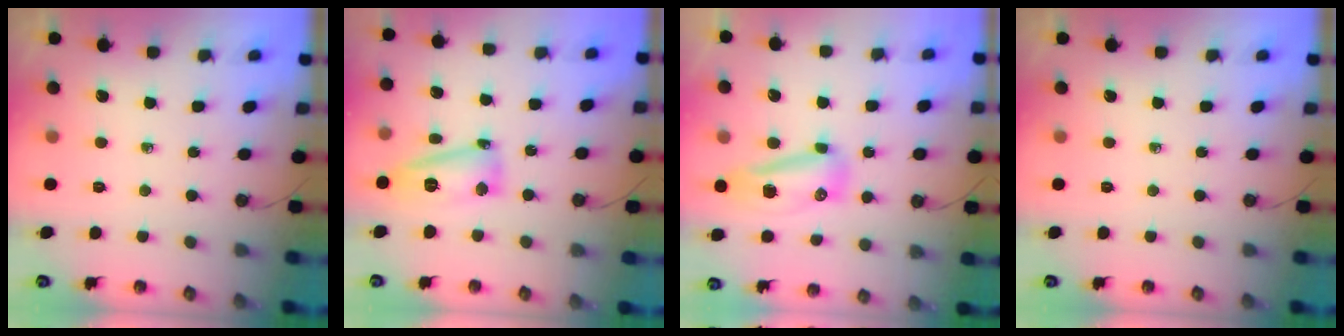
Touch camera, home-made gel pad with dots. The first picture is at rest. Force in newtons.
{"total": 13.0, "press": 13.0, "slide": 1.2}
{"total": 13.3, "press": 11.2, "slide": 7.0}
{"total": 0.0}